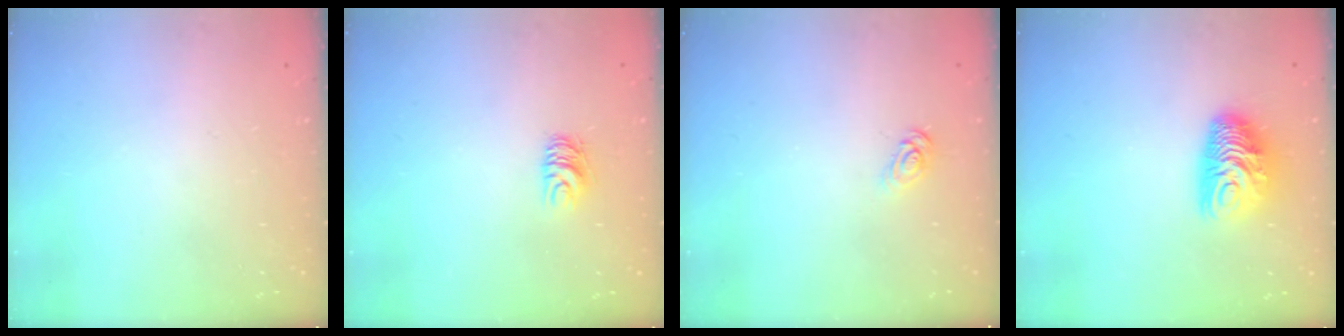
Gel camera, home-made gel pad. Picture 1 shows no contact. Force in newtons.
{"total": 5.5, "press": 5.5, "slide": 0.4}
{"total": 3.4, "press": 3.4, "slide": 0.3}
{"total": 9.7, "press": 9.7, "slide": 0.4}